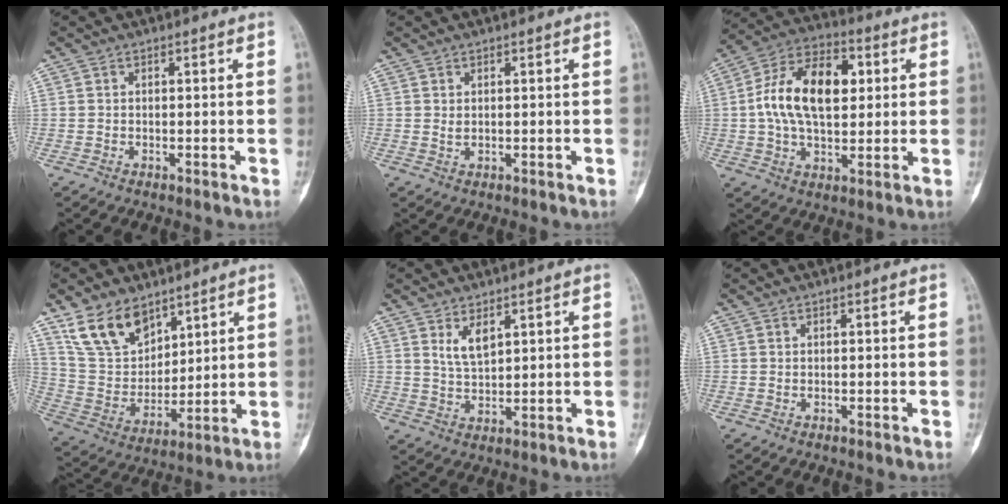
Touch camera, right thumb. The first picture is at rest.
{"total": 1.0, "force": [0.4, 0.5, 0.8], "torque": [-0.009, -0.002, 0.012]}
{"total": 16.9, "force": [2.4, 9.9, 13.4], "torque": [-0.223, 0.017, 0.035]}
{"total": 13.7, "force": [9.2, 8.0, 6.1], "torque": [-0.090, -0.044, 0.193]}
{"total": 4.4, "force": [2.4, 1.9, 3.2], "torque": [-0.053, -0.020, 0.051]}
{"total": 0.0}